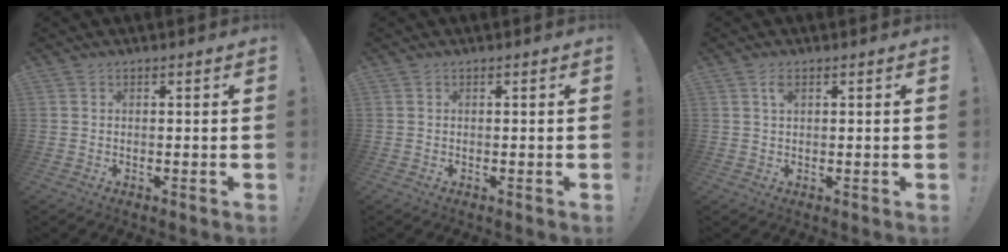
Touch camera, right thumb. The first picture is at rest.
{"total": 0.0}
{"total": 2.3, "force": [0.9, 1.1, 1.8], "torque": [-0.032, 0.000, 0.015]}